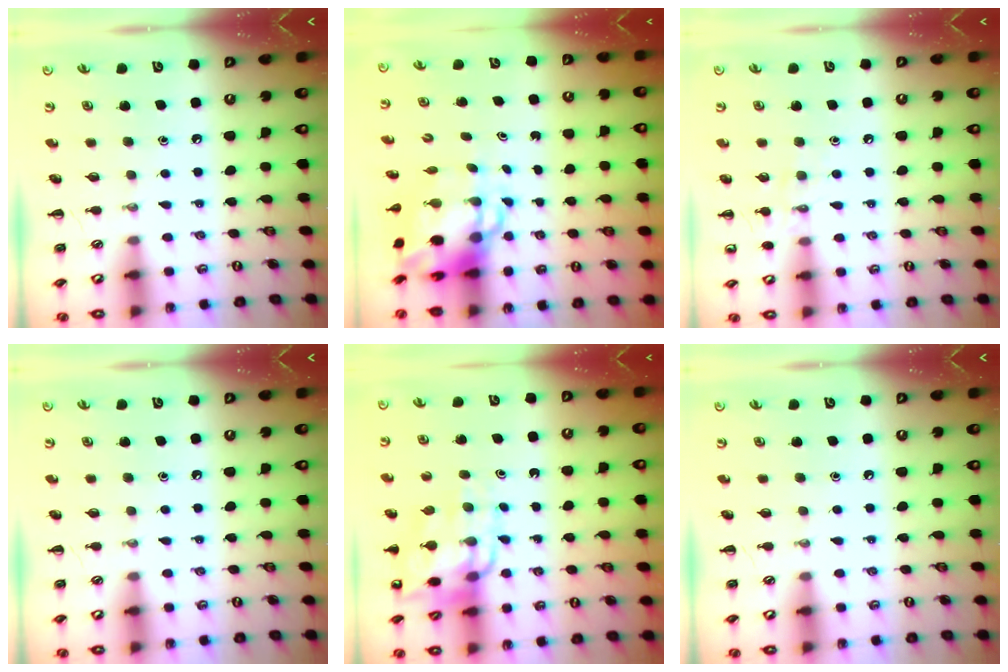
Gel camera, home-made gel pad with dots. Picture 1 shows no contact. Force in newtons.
{"total": 7.0, "press": 6.8, "slide": 1.9}
{"total": 7.4, "press": 7.2, "slide": 1.7}
{"total": 0.0}
{"total": 12.5, "press": 12.2, "slide": 2.5}
{"total": 0.0}